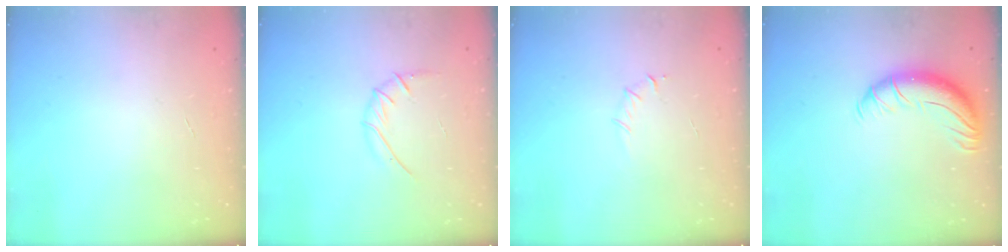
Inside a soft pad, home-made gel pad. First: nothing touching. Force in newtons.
{"total": 5.5, "press": 5.3, "slide": 1.6}
{"total": 4.3, "press": 4.0, "slide": 1.4}
{"total": 11.0, "press": 10.7, "slide": 2.6}